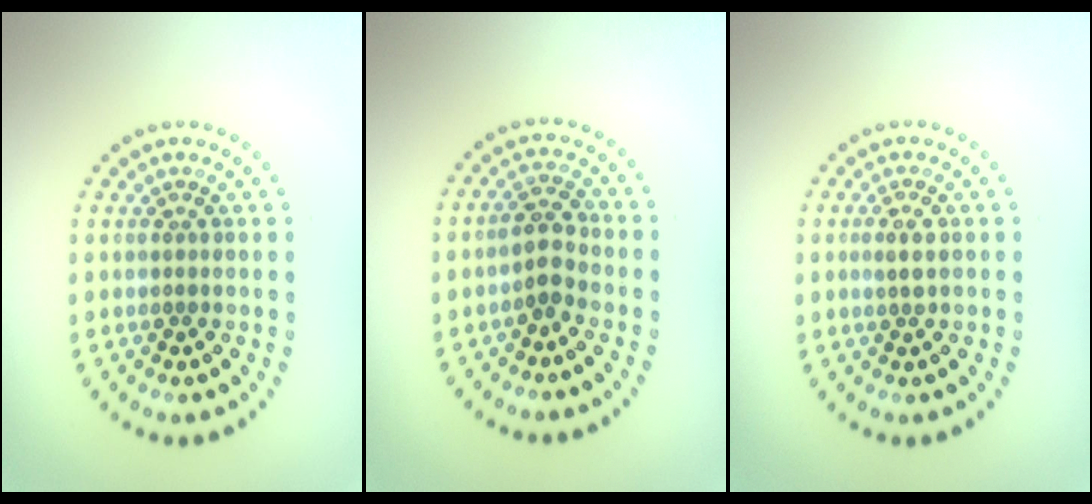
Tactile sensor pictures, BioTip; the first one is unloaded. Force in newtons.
{"total": 2.2, "press": 2.0, "slide": 0.9}
{"total": 1.2, "press": 1.2, "slide": 0.2}